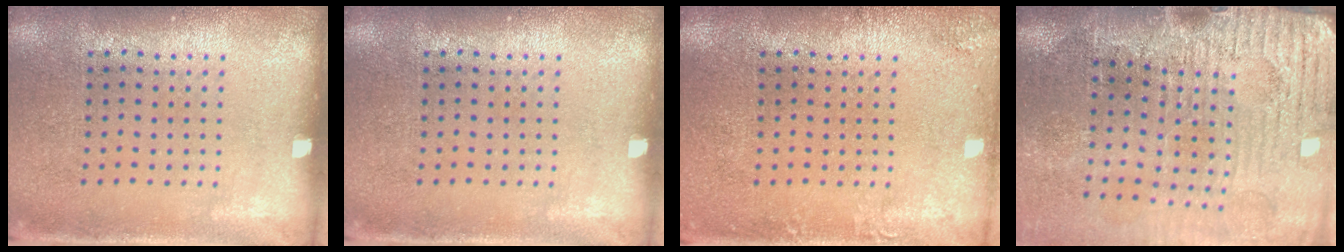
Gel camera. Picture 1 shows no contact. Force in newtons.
{"total": 0.0}
{"total": 1.3, "press": 1.3, "slide": 0.0}
{"total": 3.9, "press": 3.6, "slide": 1.4}